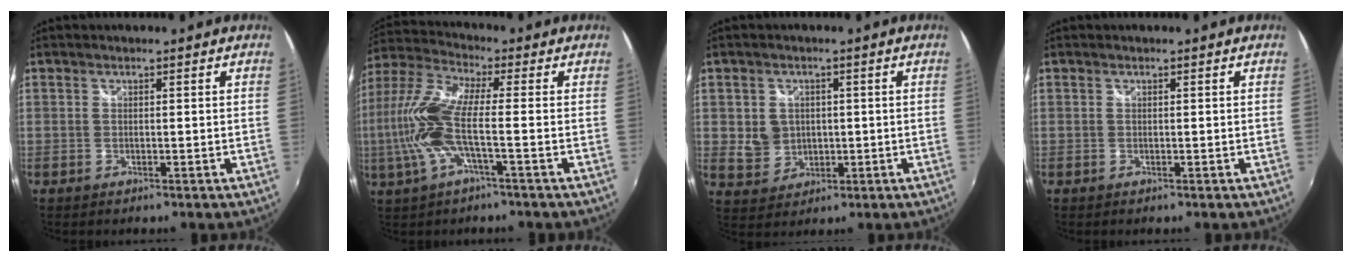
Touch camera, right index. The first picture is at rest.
{"total": 12.5, "force": [-2.3, 2.3, 12.1], "torque": [-0.258, -0.002, -0.047]}
{"total": 5.7, "force": [0.2, 5.2, 2.3], "torque": [-0.048, 0.004, 0.014]}
{"total": 0.0}